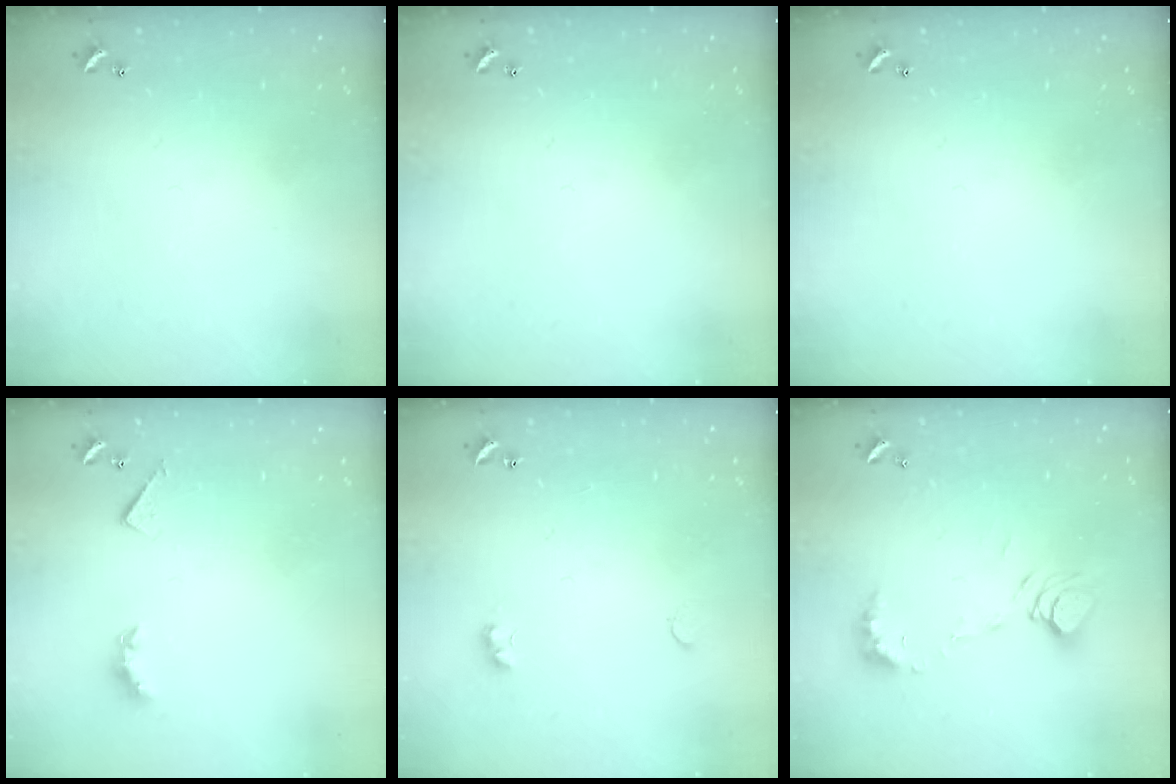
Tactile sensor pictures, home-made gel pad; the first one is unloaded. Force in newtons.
{"total": 0.0}
{"total": 0.0}
{"total": 3.2, "press": 3.1, "slide": 0.5}
{"total": 3.8, "press": 3.7, "slide": 0.6}
{"total": 8.6, "press": 8.5, "slide": 1.1}